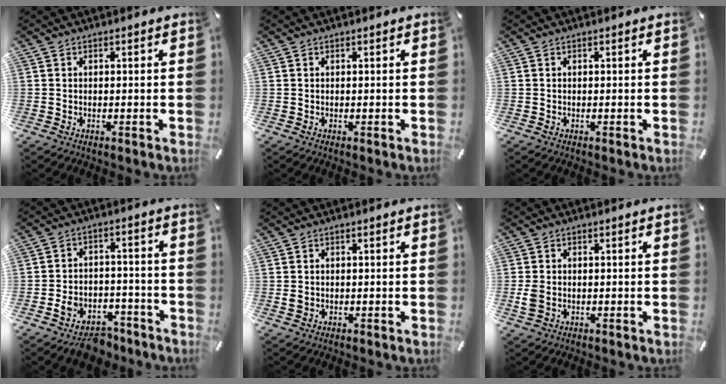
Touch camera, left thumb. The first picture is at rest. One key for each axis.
{"total": 0.0}
{"total": 0.0}
{"total": 7.4, "fx": -5.5, "fy": 4.4, "fz": 2.4, "tx": -0.029, "ty": 0.042, "tz": -0.096}
{"total": 1.2, "fx": 0.0, "fy": 1.0, "fz": 0.7, "tx": -0.014, "ty": 0.003, "tz": -0.001}
{"total": 3.0, "fx": -0.5, "fy": 2.3, "fz": 1.8, "tx": -0.031, "ty": 0.000, "tz": -0.011}